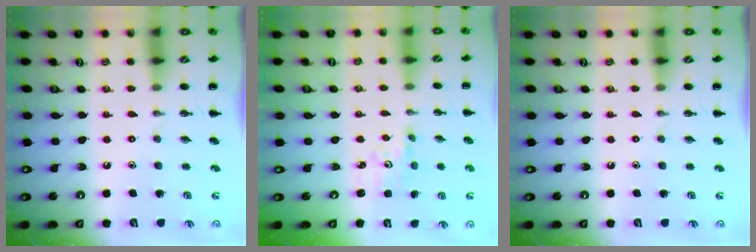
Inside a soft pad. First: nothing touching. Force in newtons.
{"total": 1.9, "press": 1.8, "slide": 0.6}
{"total": 0.0}